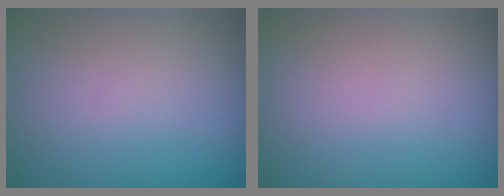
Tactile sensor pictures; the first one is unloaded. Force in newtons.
{"total": 0.0}